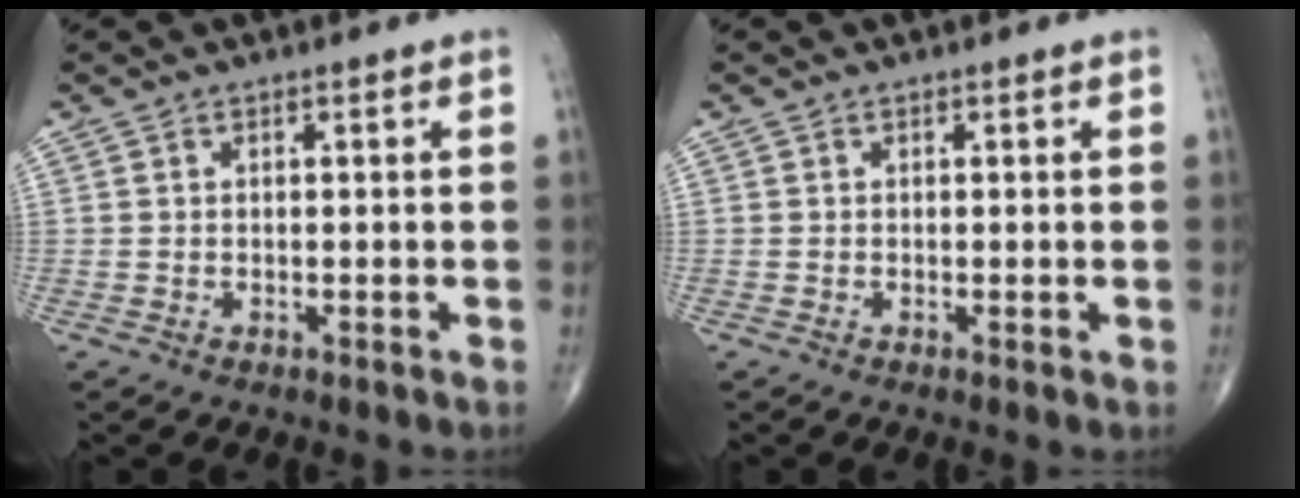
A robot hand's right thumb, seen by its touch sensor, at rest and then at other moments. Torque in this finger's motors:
{"motor_torque": [-0.10, -0.11, 0.04, 0.08, -0.01]}